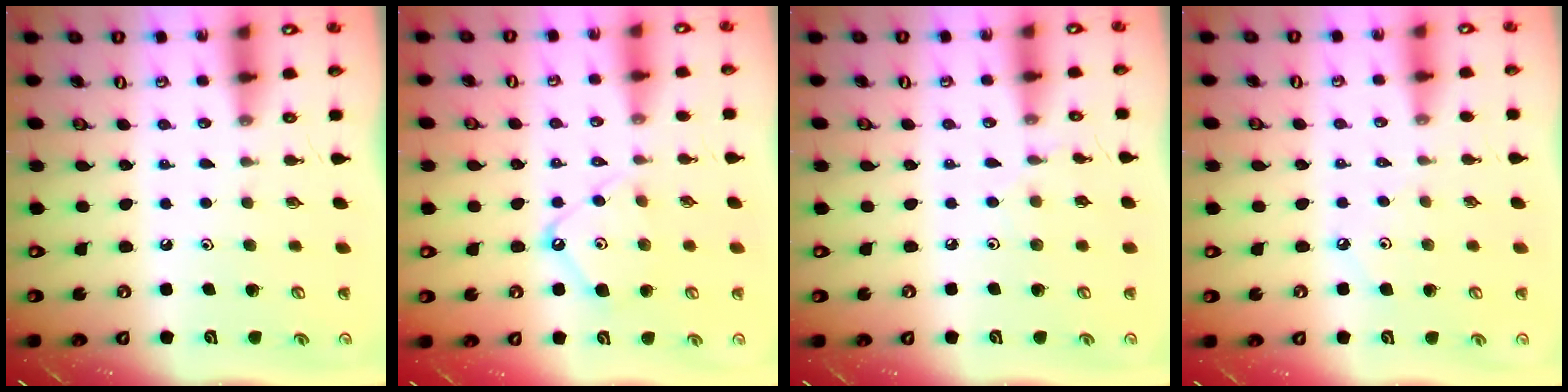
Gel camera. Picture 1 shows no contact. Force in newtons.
{"total": 8.6, "press": 8.6, "slide": 0.9}
{"total": 2.7, "press": 2.7, "slide": 0.4}
{"total": 1.9, "press": 1.9, "slide": 0.4}